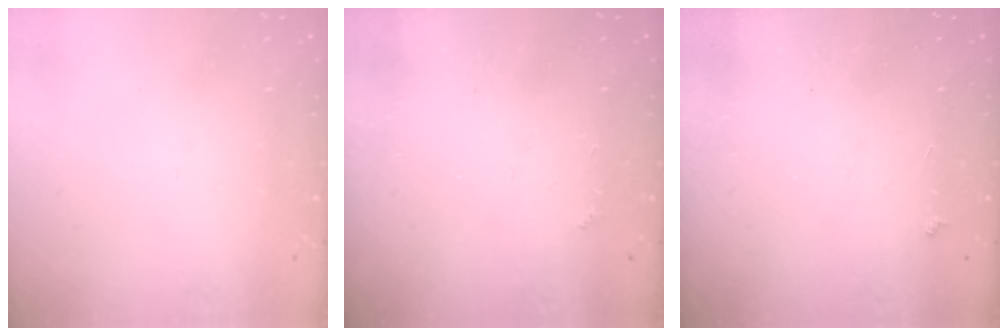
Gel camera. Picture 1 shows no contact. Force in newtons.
{"total": 2.1, "press": 2.0, "slide": 0.4}
{"total": 3.8, "press": 3.7, "slide": 0.6}